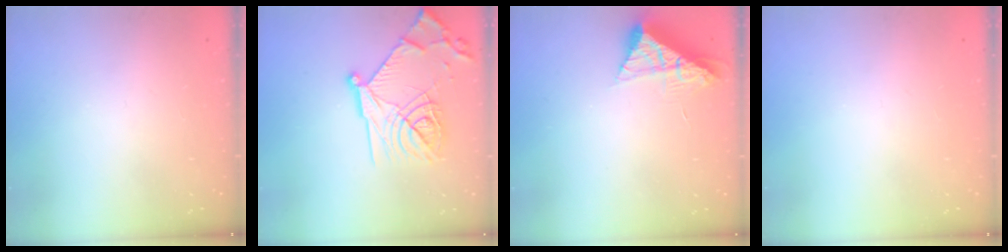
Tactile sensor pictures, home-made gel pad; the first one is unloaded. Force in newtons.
{"total": 21.2, "press": 21.2, "slide": 1.8}
{"total": 8.2, "press": 8.2, "slide": 0.3}
{"total": 0.0}